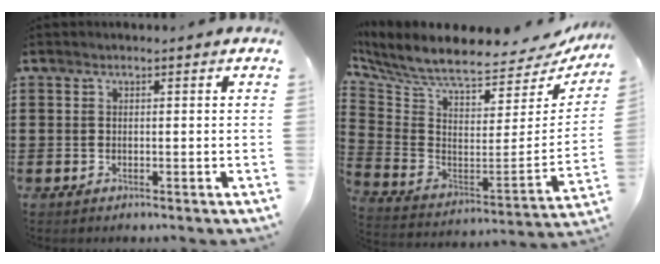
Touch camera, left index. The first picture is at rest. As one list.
[{"total": 7.7, "force": [6.7, 1.3, 3.5], "torque": [-0.104, -0.064, 0.114]}]